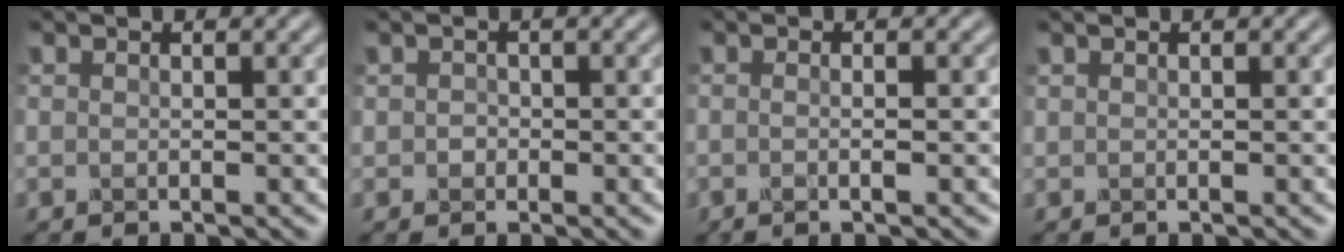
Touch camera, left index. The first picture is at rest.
{"total": 0.6, "force": [0.0, 0.6, -0.1], "torque": [0.005, 0.003, -0.002]}
{"total": 1.9, "force": [-0.3, 0.7, 1.7], "torque": [-0.004, 0.002, -0.018]}
{"total": 0.0}